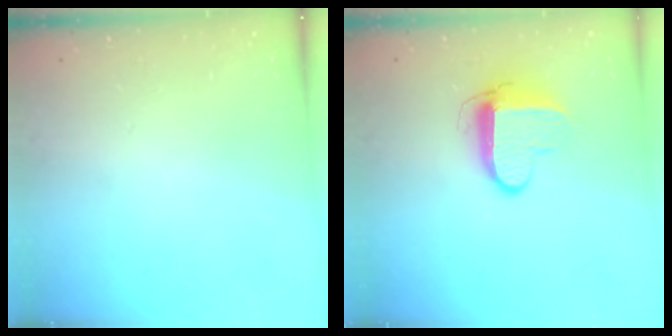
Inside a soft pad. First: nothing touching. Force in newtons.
{"total": 8.9, "press": 8.9, "slide": 0.9}